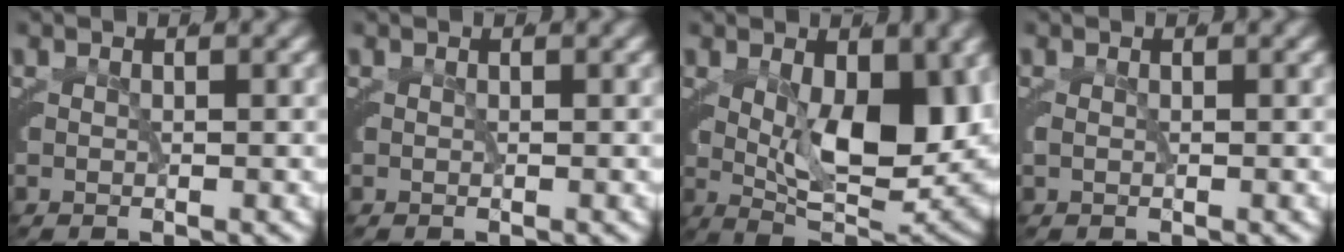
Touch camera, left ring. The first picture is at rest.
{"total": 0.0}
{"total": 10.2, "force": [1.4, 3.9, 9.4], "torque": [-0.127, -0.024, 0.035]}
{"total": 0.9, "force": [0.1, -0.8, 0.2], "torque": [-0.002, 0.001, 0.007]}